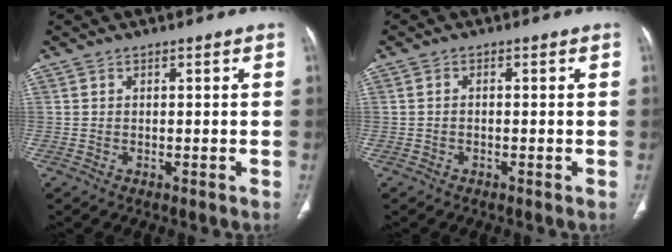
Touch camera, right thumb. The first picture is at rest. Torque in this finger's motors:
{"motor_torque": [-0.73, -0.15, -0.58, 0.20, -0.02]}